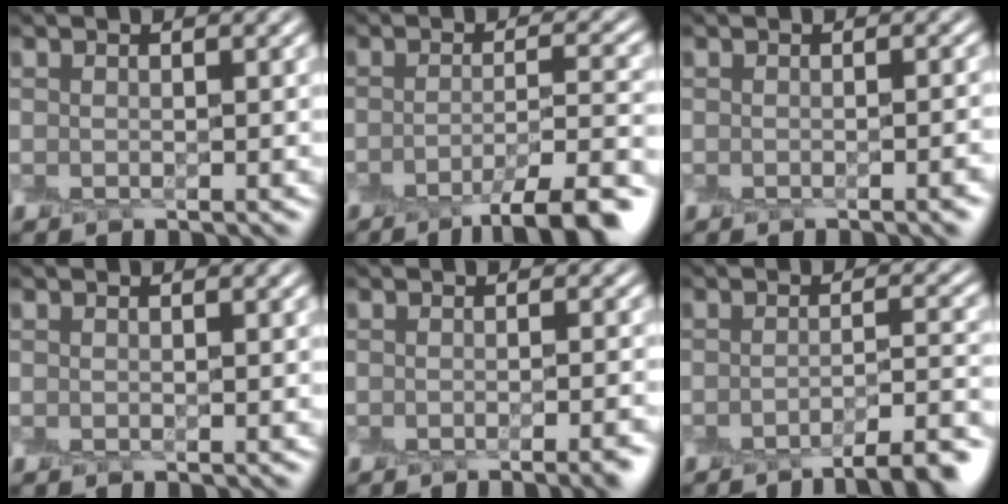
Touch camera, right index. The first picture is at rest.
{"total": 7.0, "force": [-4.5, 1.4, 5.2], "torque": [-0.069, -0.002, -0.068]}
{"total": 2.7, "force": [-1.6, 0.6, 2.1], "torque": [-0.016, -0.005, -0.017]}
{"total": 0.0}
{"total": 3.8, "force": [-2.5, 0.8, 2.7], "torque": [-0.020, -0.007, -0.026]}
{"total": 5.3, "force": [-3.9, 0.8, 3.4], "torque": [-0.047, -0.001, -0.058]}